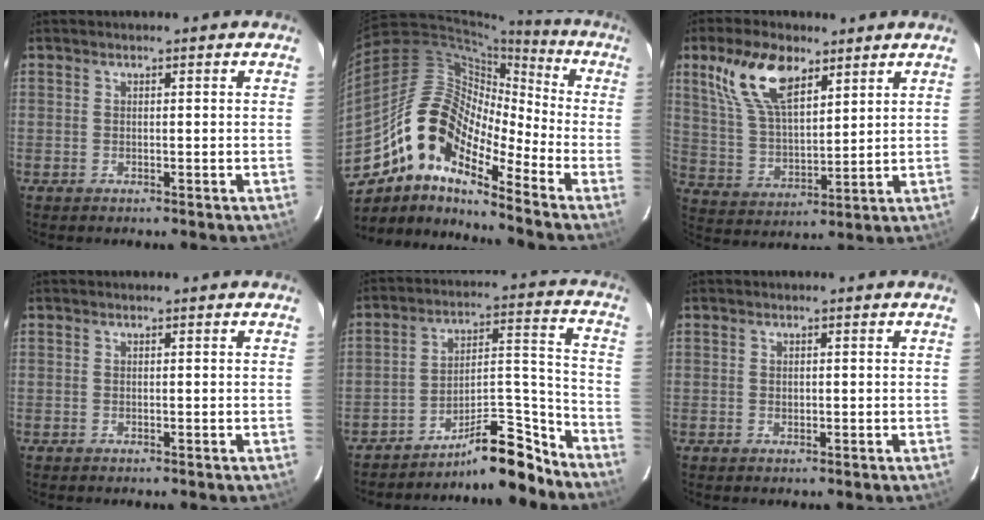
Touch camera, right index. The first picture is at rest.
{"total": 15.6, "force": [-10.4, 6.3, 9.8], "torque": [-0.160, 0.004, -0.211]}
{"total": 13.1, "force": [7.5, 6.0, 9.0], "torque": [-0.178, 0.020, 0.154]}
{"total": 0.0}
{"total": 13.5, "force": [-12.4, 2.5, 4.9], "torque": [-0.077, 0.050, -0.188]}
{"total": 0.6, "force": [0.1, 0.6, 0.2], "torque": [-0.002, 0.001, 0.003]}